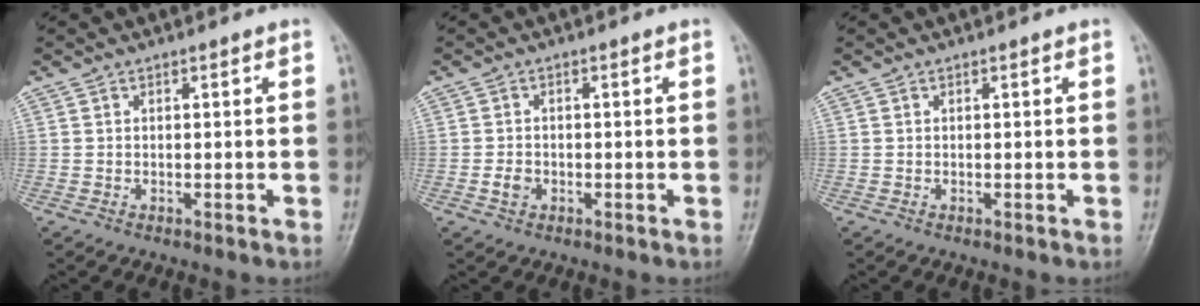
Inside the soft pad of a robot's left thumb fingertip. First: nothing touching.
{"total": 2.0, "force": [-0.6, 1.6, 1.0], "torque": [-0.013, 0.003, -0.012]}
{"total": 0.0}